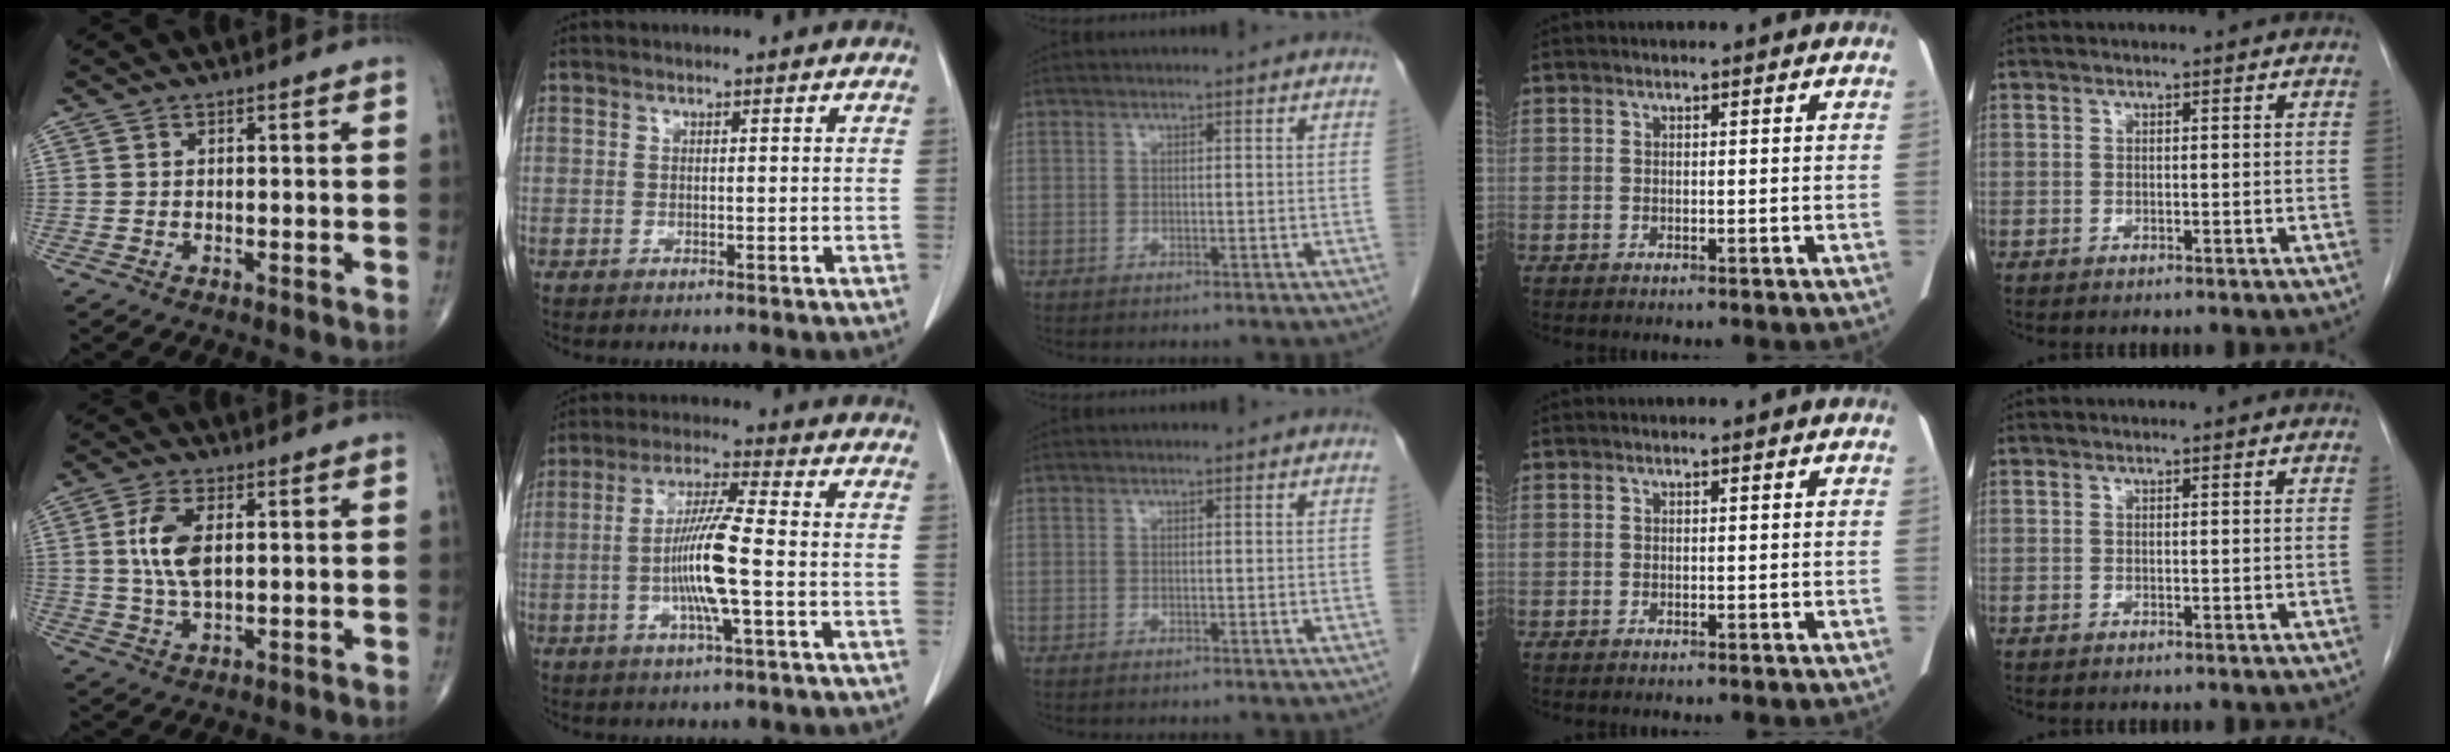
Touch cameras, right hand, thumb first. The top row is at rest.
{"thumb": {"total": 7.8, "force": [1.4, 3.8, 6.6], "torque": [-0.138, -0.006, 0.028]}, "index": {"total": 9.4, "force": [-1.7, -0.1, 9.3], "torque": [-0.180, -0.004, -0.037]}}